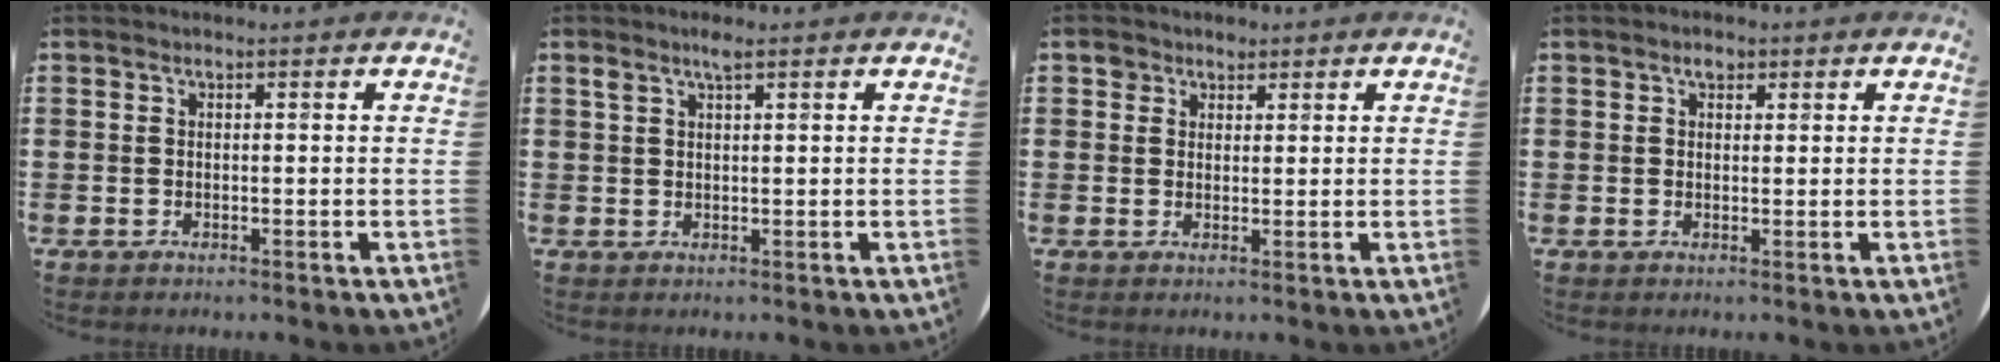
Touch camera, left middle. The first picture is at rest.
{"total": 2.0, "force": [1.4, 0.3, 1.4], "torque": [-0.028, 0.006, 0.022]}
{"total": 2.2, "force": [1.6, 1.4, 0.2], "torque": [0.010, 0.001, 0.029]}
{"total": 1.5, "force": [1.0, 0.9, 0.7], "torque": [-0.006, 0.004, 0.016]}